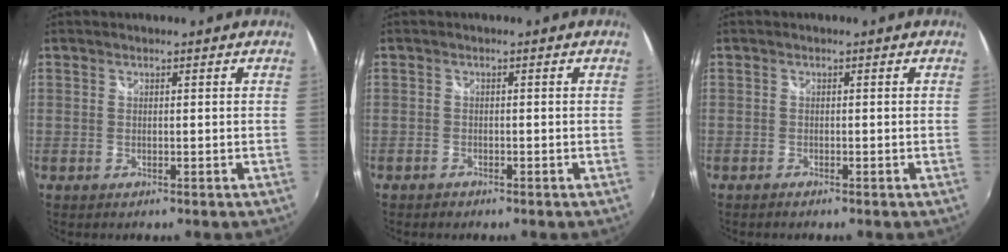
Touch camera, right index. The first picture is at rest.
{"total": 1.2, "force": [-1.0, 0.7, 0.1], "torque": [-0.004, 0.002, -0.017]}
{"total": 0.8, "force": [-0.7, 0.2, 0.3], "torque": [-0.009, -0.002, -0.015]}